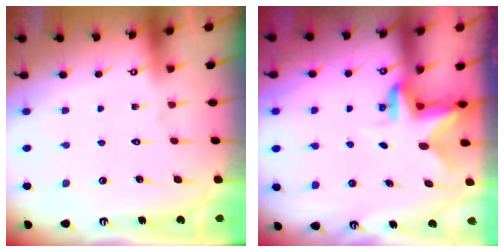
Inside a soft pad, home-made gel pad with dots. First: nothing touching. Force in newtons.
{"total": 2.4, "press": 2.3, "slide": 0.4}